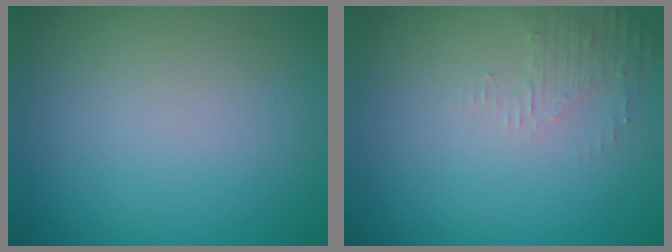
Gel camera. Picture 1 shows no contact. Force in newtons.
{"total": 1.6, "press": 1.5, "slide": 0.4}